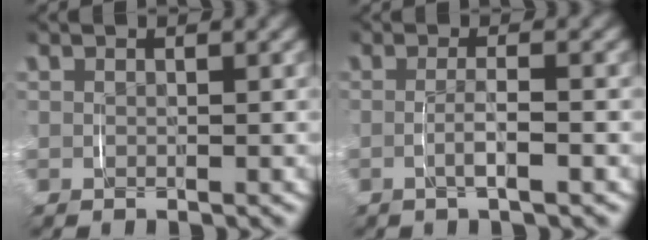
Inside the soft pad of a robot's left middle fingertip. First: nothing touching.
{"total": 2.0, "force": [-0.7, 0.0, 1.9], "torque": [-0.033, -0.001, -0.013]}